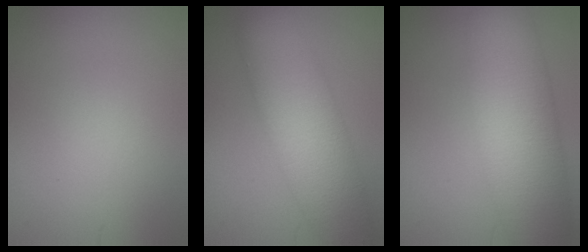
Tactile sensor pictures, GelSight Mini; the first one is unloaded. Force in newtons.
{"total": 9.6, "press": 9.6, "slide": 0.4}
{"total": 11.6, "press": 11.6, "slide": 0.8}